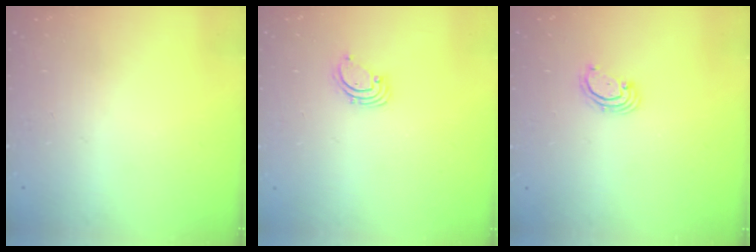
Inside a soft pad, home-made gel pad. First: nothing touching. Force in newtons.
{"total": 1.6, "press": 1.6, "slide": 0.1}
{"total": 2.7, "press": 2.7, "slide": 0.3}